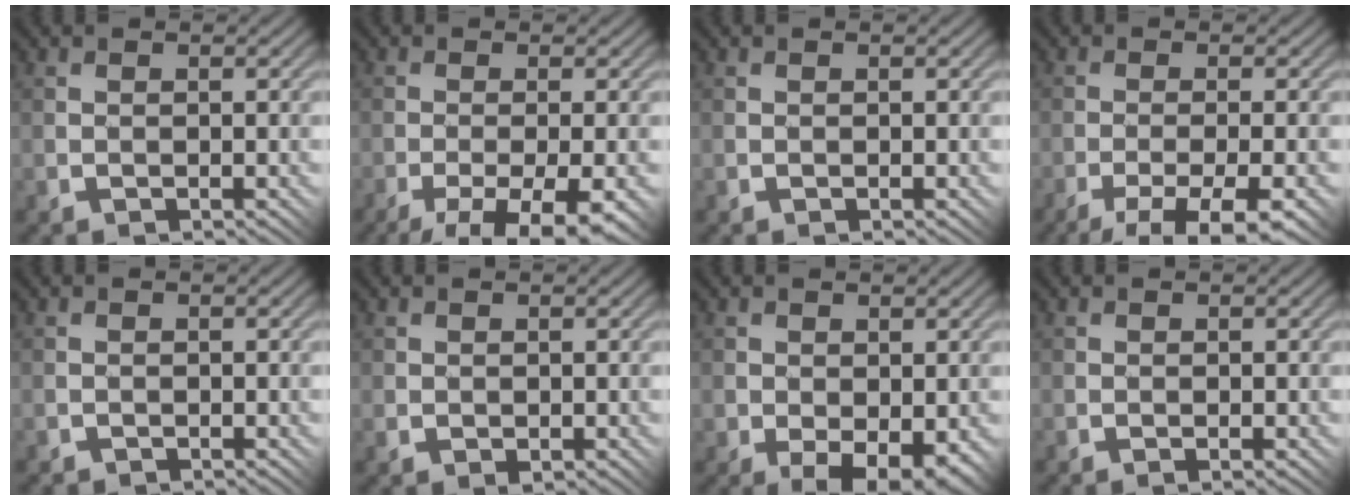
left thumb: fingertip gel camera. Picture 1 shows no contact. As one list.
[{"total": 9.4, "force": [-6.4, 2.5, 6.5], "torque": [-0.111, -0.028, -0.082]}, {"total": 0.0}, {"total": 8.8, "force": [-6.3, 1.7, 5.9], "torque": [-0.099, -0.012, -0.085]}, {"total": 0.6, "force": [-0.2, 0.5, -0.3], "torque": [0.005, -0.004, -0.005]}, {"total": 1.0, "force": [0.1, 0.7, 0.7], "torque": [-0.018, -0.007, 0.005]}, {"total": 5.4, "force": [-1.7, 3.1, 4.0], "torque": [-0.064, -0.017, -0.015]}, {"total": 0.5, "force": [-0.2, 0.0, 0.5], "torque": [-0.008, 0.000, 0.000]}]